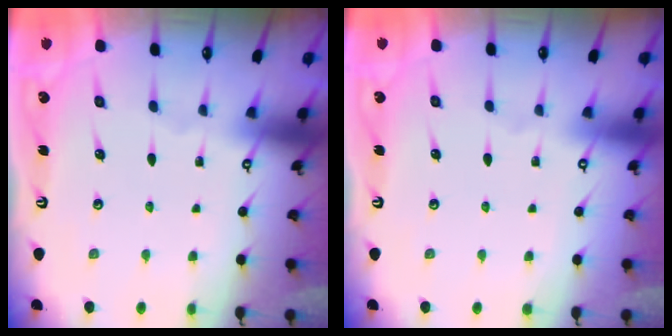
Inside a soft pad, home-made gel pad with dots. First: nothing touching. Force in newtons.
{"total": 3.8, "press": 3.8, "slide": 0.1}